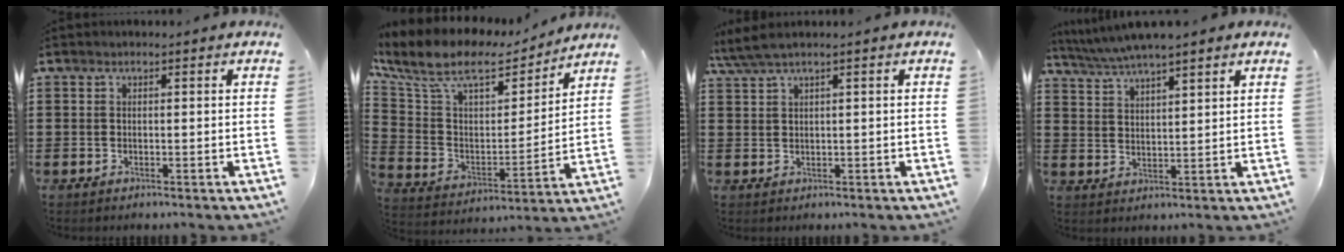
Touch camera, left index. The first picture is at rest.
{"total": 11.5, "force": [9.1, 4.0, 5.9], "torque": [-0.155, -0.051, 0.157]}
{"total": 2.5, "force": [1.3, -0.1, 2.1], "torque": [-0.050, -0.004, 0.022]}
{"total": 4.8, "force": [4.4, 0.1, 2.0], "torque": [-0.052, -0.015, 0.078]}